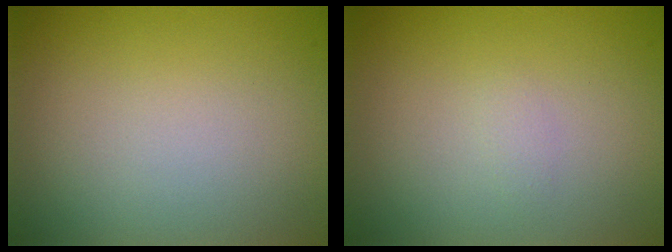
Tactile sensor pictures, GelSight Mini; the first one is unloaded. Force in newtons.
{"total": 0.6, "press": 0.6, "slide": 0.1}